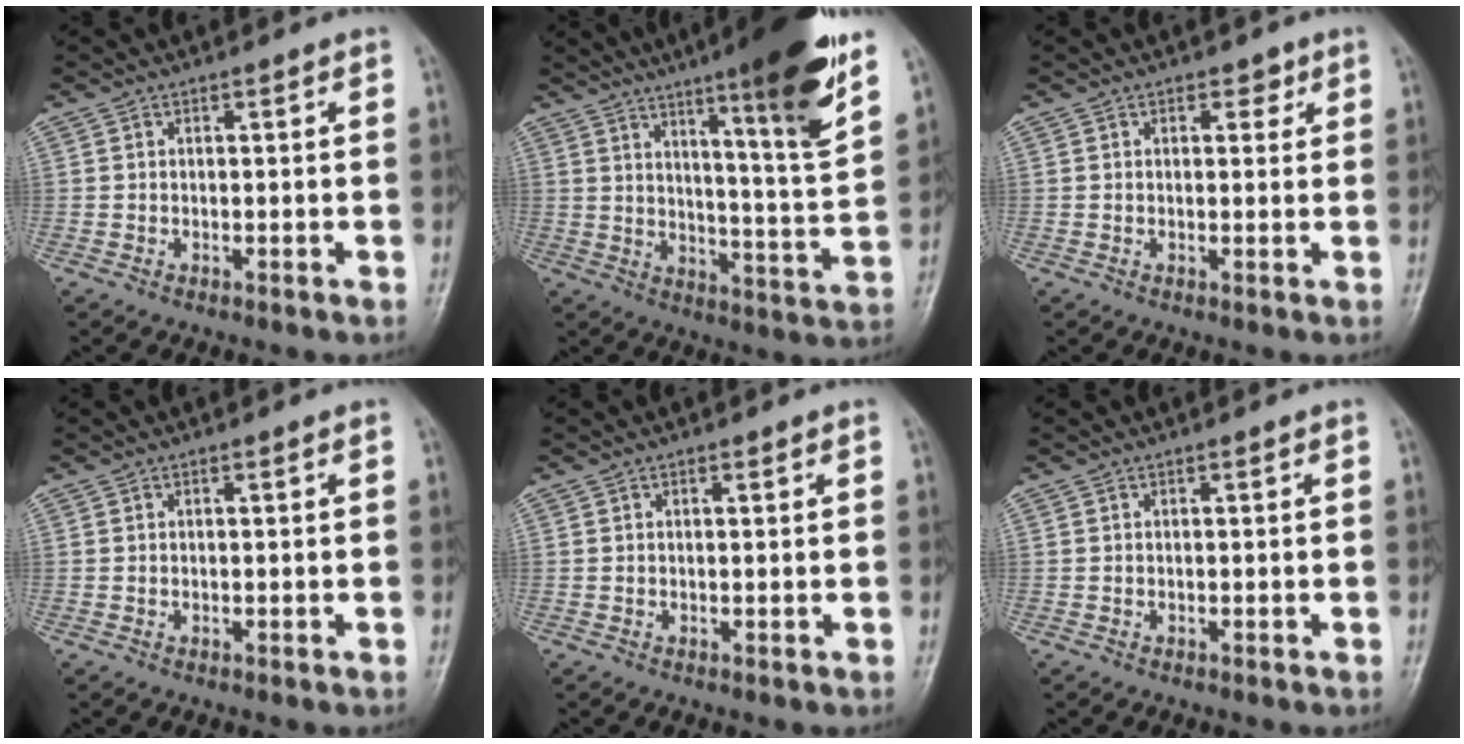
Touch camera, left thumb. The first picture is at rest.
{"total": 18.1, "force": [10.7, 1.6, 14.5], "torque": [-0.192, -0.059, 0.161]}
{"total": 2.0, "force": [1.1, 1.3, 1.0], "torque": [0.003, -0.003, 0.012]}
{"total": 0.0}
{"total": 0.5, "force": [0.3, 0.2, 0.4], "torque": [-0.007, -0.001, 0.004]}
{"total": 0.0}